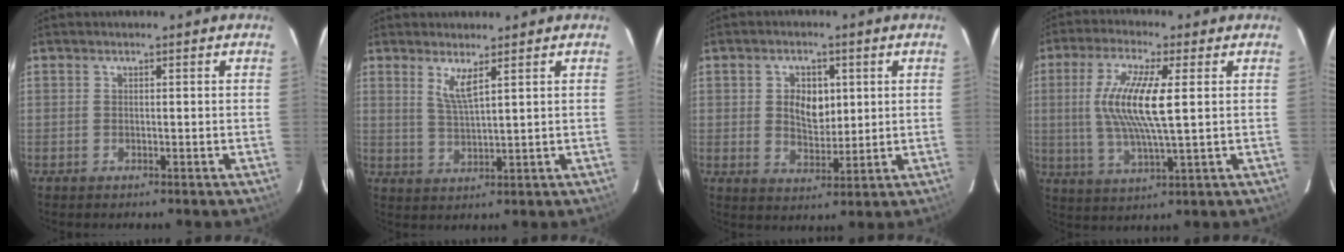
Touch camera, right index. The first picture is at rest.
{"total": 4.0, "force": [2.3, 0.2, 3.3], "torque": [-0.066, -0.010, 0.044]}
{"total": 6.5, "force": [1.3, 4.4, 4.6], "torque": [-0.077, 0.006, 0.028]}
{"total": 12.1, "force": [1.6, 1.8, 11.8], "torque": [-0.233, -0.001, 0.032]}